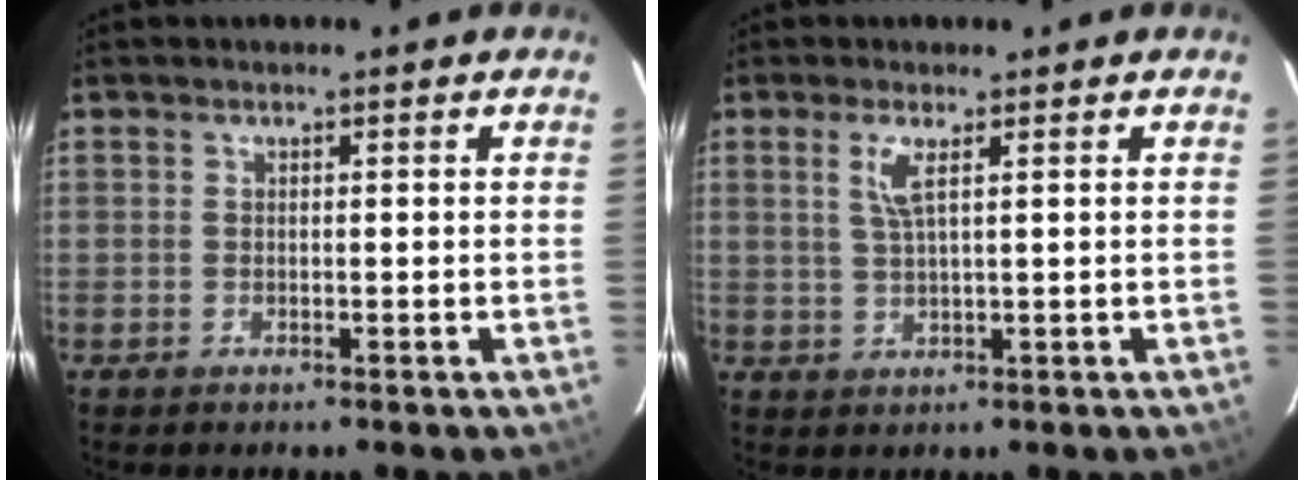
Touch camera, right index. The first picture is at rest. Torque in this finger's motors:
{"motor_torque": [0.07, 0.04, 0.24, 0.07]}